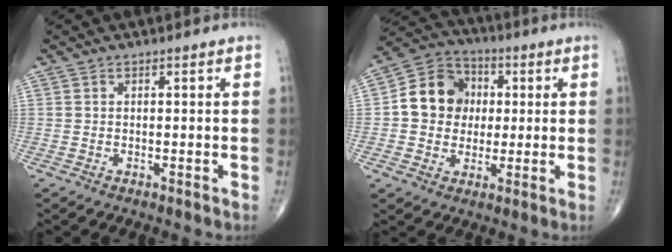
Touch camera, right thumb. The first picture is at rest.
{"total": 11.7, "force": [0.9, 10.2, 5.6], "torque": [-0.066, 0.021, 0.006]}